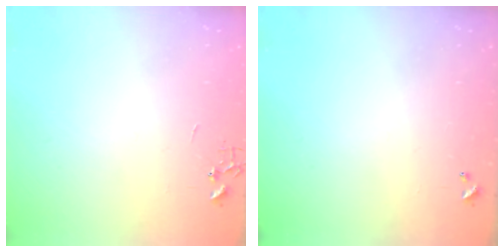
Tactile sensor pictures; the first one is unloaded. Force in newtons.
{"total": 0.0}